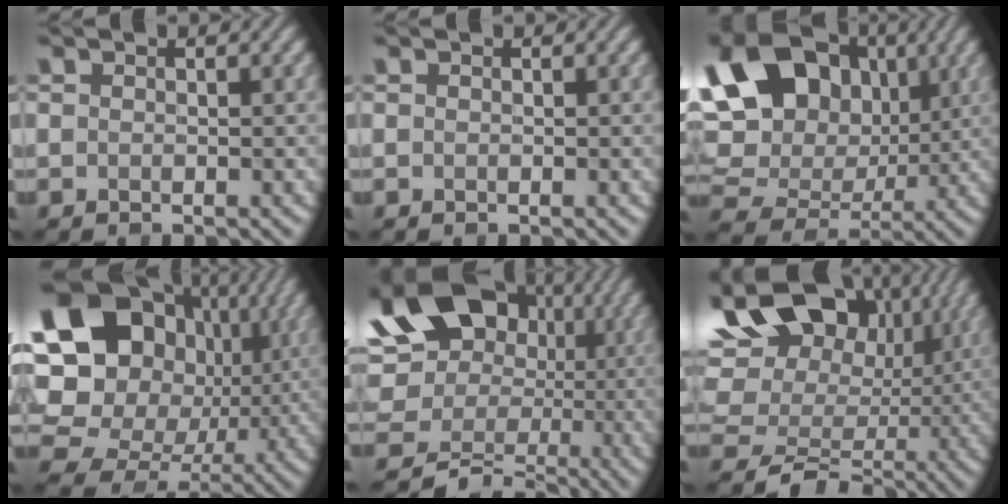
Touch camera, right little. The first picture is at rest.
{"total": 0.0}
{"total": 20.1, "force": [6.6, 15.4, 11.0], "torque": [-0.233, 0.047, 0.095]}
{"total": 22.6, "force": [4.3, 19.0, 11.5], "torque": [-0.226, 0.038, 0.047]}
{"total": 13.6, "force": [2.3, 10.9, 7.8], "torque": [-0.124, 0.013, 0.046]}
{"total": 16.0, "force": [4.9, 11.6, 9.8], "torque": [-0.155, 0.022, 0.079]}